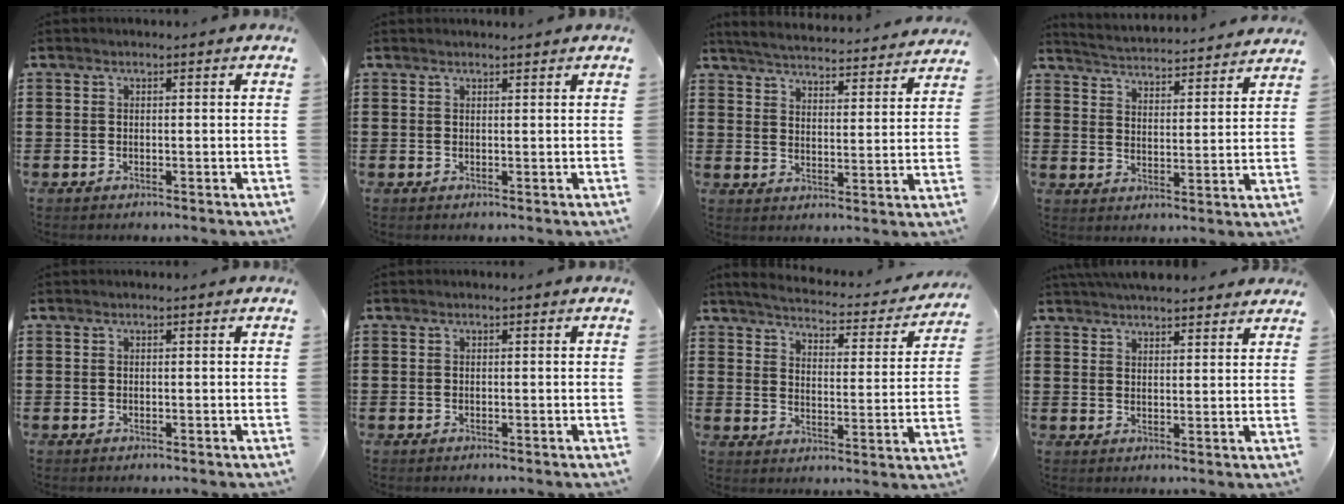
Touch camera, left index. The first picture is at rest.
{"total": 0.8, "force": [0.7, -0.1, 0.2], "torque": [-0.005, -0.002, 0.015]}
{"total": 4.4, "force": [4.3, -0.4, 0.6], "torque": [-0.034, -0.037, 0.071]}
{"total": 3.5, "force": [3.4, -0.6, -0.2], "torque": [-0.020, -0.034, 0.053]}
{"total": 0.0}
{"total": 0.0}
{"total": 3.5, "force": [3.3, 0.0, 1.0], "torque": [-0.042, -0.029, 0.050]}
{"total": 4.1, "force": [4.0, 0.4, 0.8], "torque": [-0.027, -0.011, 0.075]}